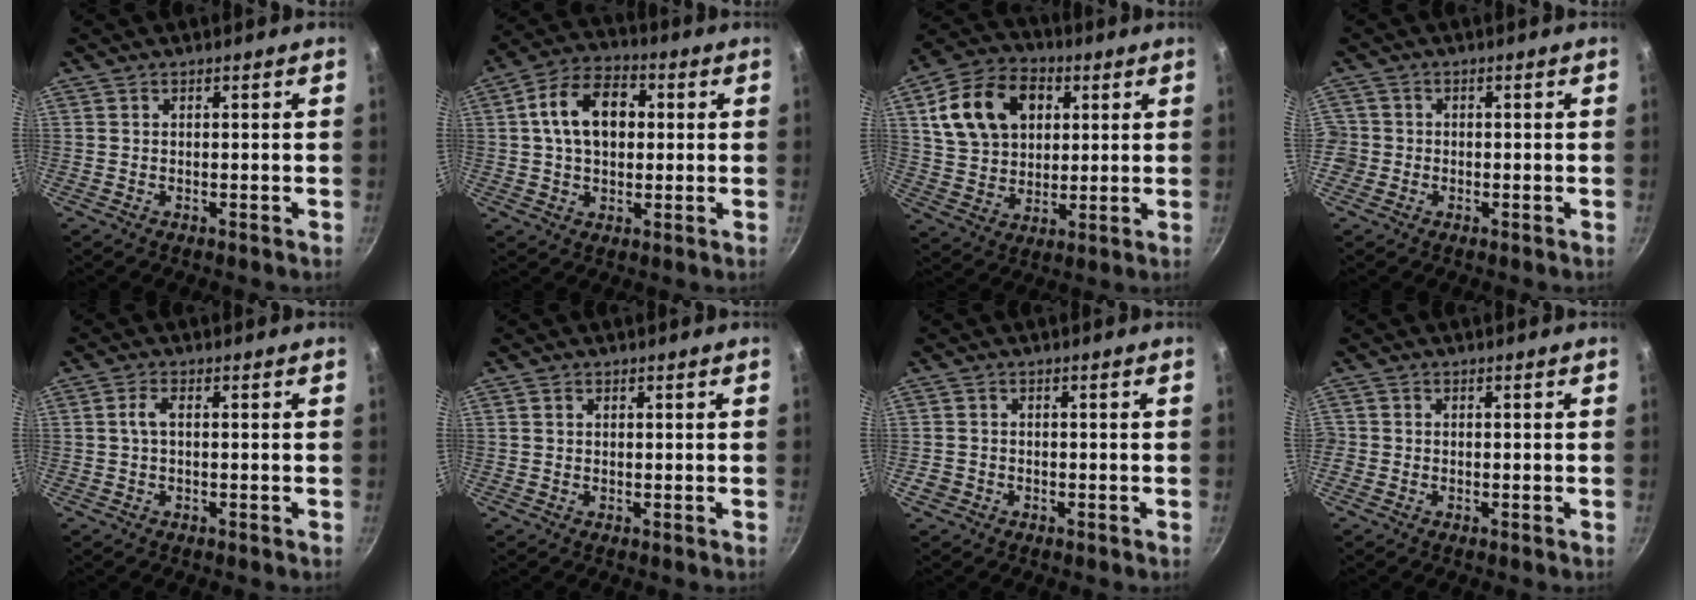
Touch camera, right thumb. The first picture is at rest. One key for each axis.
{"total": 12.6, "fx": 2.0, "fy": 8.5, "fz": 9.1, "tx": -0.128, "ty": 0.021, "tz": 0.022}
{"total": 17.0, "fx": 5.3, "fy": 12.3, "fz": 10.4, "tx": -0.167, "ty": 0.004, "tz": 0.090}
{"total": 3.2, "fx": -0.8, "fy": 3.1, "fz": 0.6, "tx": 0.003, "ty": 0.011, "tz": -0.015}
{"total": 2.1, "fx": 0.0, "fy": 0.8, "fz": 1.9, "tx": -0.048, "ty": 0.008, "tz": -0.001}
{"total": 0.6, "fx": 0.3, "fy": 0.5, "fz": 0.2, "tx": -0.001, "ty": 0.003, "tz": 0.005}
{"total": 2.0, "fx": -1.0, "fy": 1.7, "fz": 0.5, "tx": -0.006, "ty": 0.009, "tz": -0.015}
{"total": 1.0, "fx": -0.3, "fy": 0.9, "fz": 0.2, "tx": -0.003, "ty": 0.002, "tz": -0.008}